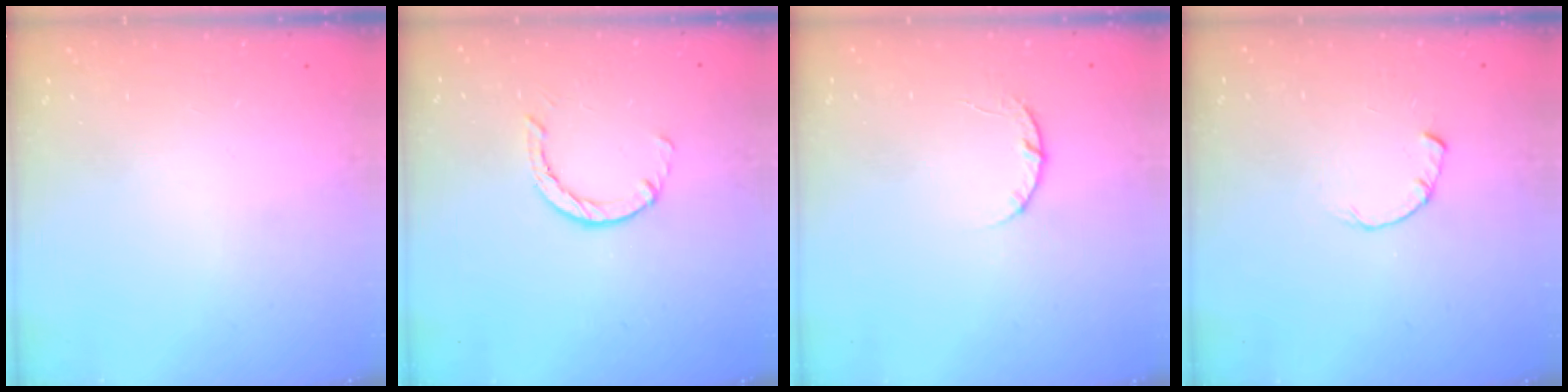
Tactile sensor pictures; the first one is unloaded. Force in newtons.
{"total": 2.4, "press": 2.4, "slide": 0.4}
{"total": 3.6, "press": 3.5, "slide": 0.5}
{"total": 0.8, "press": 0.8, "slide": 0.2}